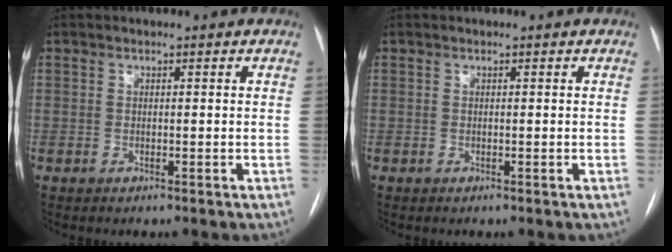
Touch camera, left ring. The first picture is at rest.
{"total": 0.0}